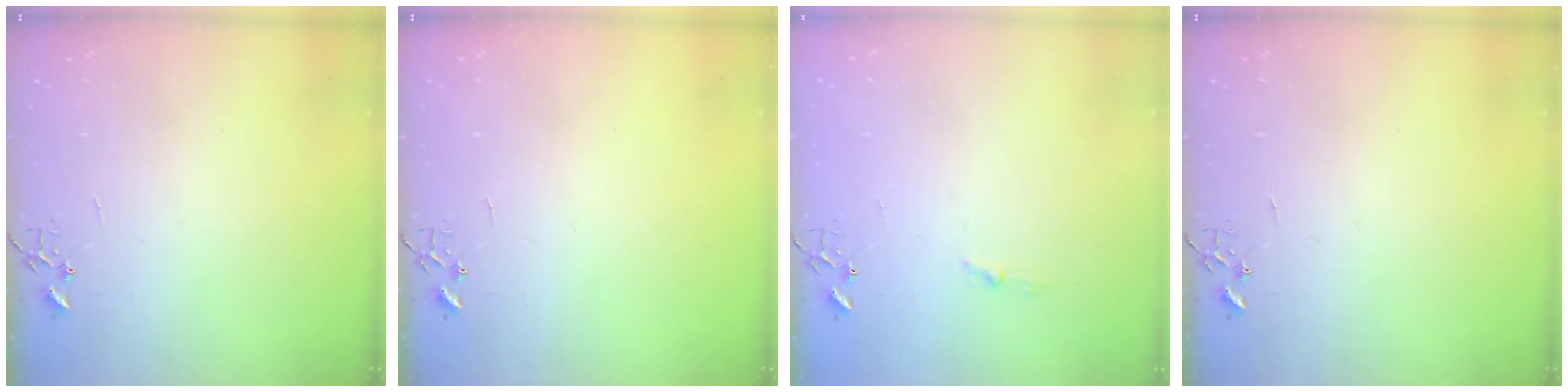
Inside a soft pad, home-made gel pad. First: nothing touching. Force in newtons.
{"total": 0.0}
{"total": 3.9, "press": 3.8, "slide": 0.4}
{"total": 0.0}